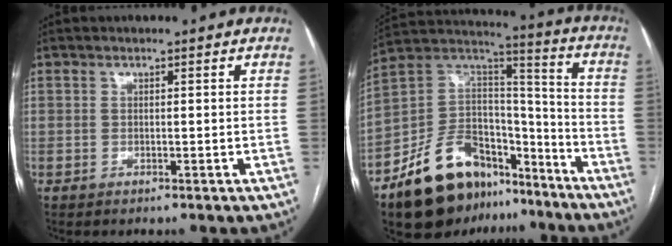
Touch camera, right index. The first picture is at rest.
{"total": 20.0, "force": [-13.9, 10.7, 9.7], "torque": [-0.176, 0.053, -0.233]}